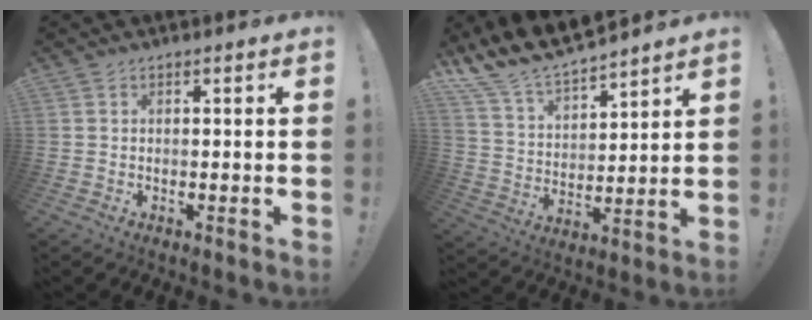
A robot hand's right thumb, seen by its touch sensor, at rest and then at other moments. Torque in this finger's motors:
{"motor_torque": [0.23, 0.82, 0.29, 0.23, 0.02]}